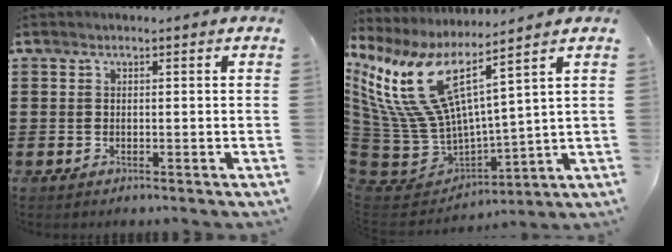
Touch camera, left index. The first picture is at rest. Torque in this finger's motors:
{"motor_torque": [1.00, 1.14, 0.59, 0.21]}